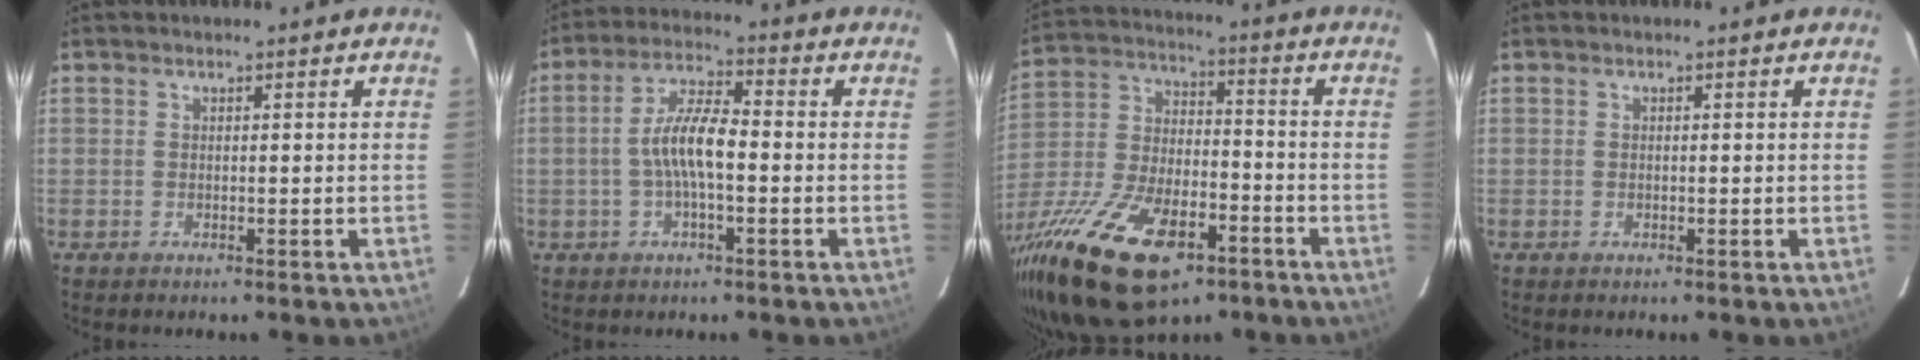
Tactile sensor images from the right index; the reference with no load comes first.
{"total": 8.0, "force": [-1.4, 2.2, 7.5], "torque": [-0.151, 0.013, -0.026]}
{"total": 27.8, "force": [-15.7, 12.9, 19.0], "torque": [-0.391, -0.040, -0.258]}
{"total": 0.0}